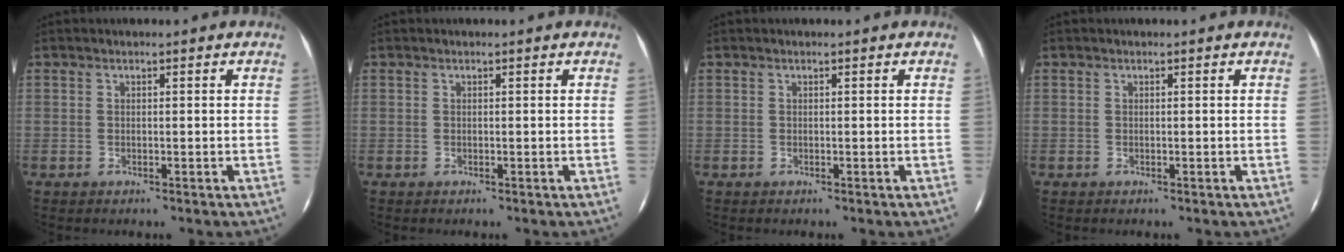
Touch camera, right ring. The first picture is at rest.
{"total": 0.0}
{"total": 0.0}
{"total": 0.0}